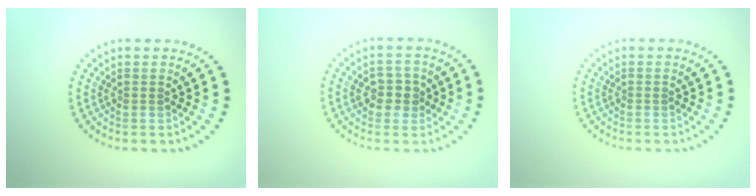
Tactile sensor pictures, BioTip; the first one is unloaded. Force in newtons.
{"total": 2.6, "press": 2.6, "slide": 0.3}
{"total": 0.0}